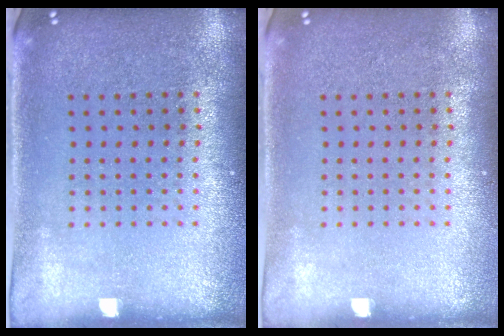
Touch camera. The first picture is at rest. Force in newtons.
{"total": 0.0}